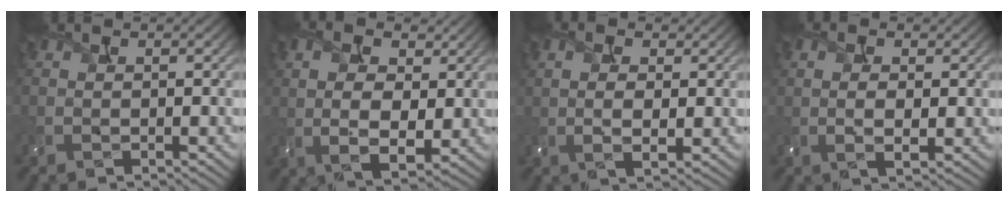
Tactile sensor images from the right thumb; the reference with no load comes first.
{"total": 8.3, "force": [2.1, 4.9, 6.4], "torque": [-0.155, 0.004, 0.036]}
{"total": 3.8, "force": [0.9, 1.9, 3.2], "torque": [-0.069, 0.002, 0.016]}
{"total": 3.2, "force": [0.6, 1.6, 2.8], "torque": [-0.061, 0.001, 0.012]}